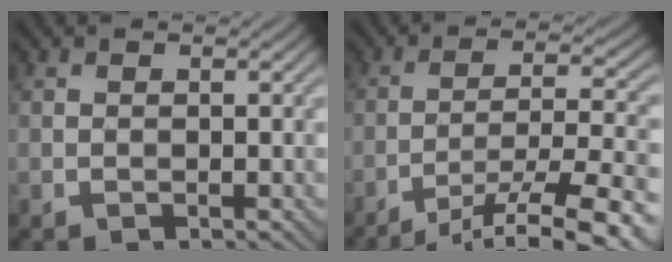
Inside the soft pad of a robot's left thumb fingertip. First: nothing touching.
{"total": 14.4, "force": [-10.5, 3.0, 9.4], "torque": [-0.138, -0.002, -0.147]}